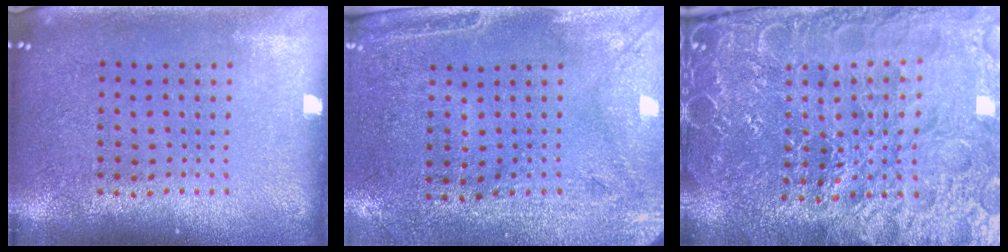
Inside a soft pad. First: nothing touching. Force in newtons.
{"total": 2.9, "press": 2.4, "slide": 1.5}
{"total": 5.1, "press": 4.9, "slide": 1.6}